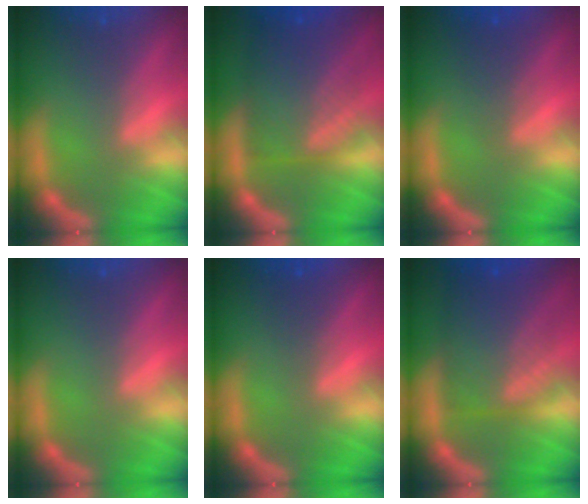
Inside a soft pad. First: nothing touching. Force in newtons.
{"total": 9.5}
{"total": 2.5}
{"total": 0.0}
{"total": 1.5}
{"total": 9.1}